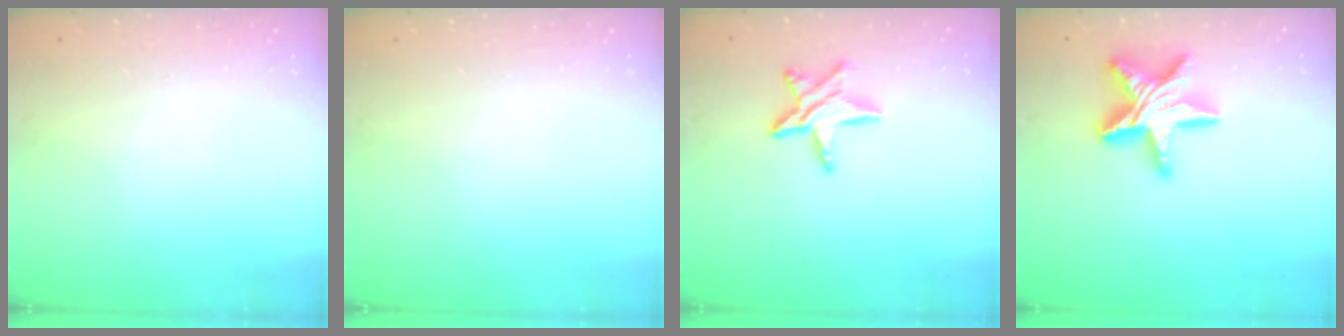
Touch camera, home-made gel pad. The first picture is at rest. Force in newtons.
{"total": 0.0}
{"total": 9.9, "press": 9.9, "slide": 0.5}
{"total": 18.2, "press": 18.1, "slide": 1.9}